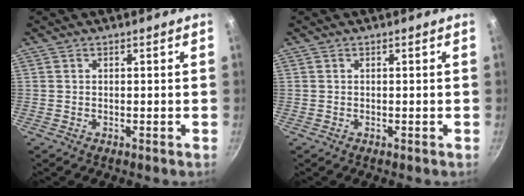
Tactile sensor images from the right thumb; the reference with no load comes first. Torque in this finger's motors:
{"motor_torque": [0.16, 0.09, -0.13, 0.24, 0.00]}